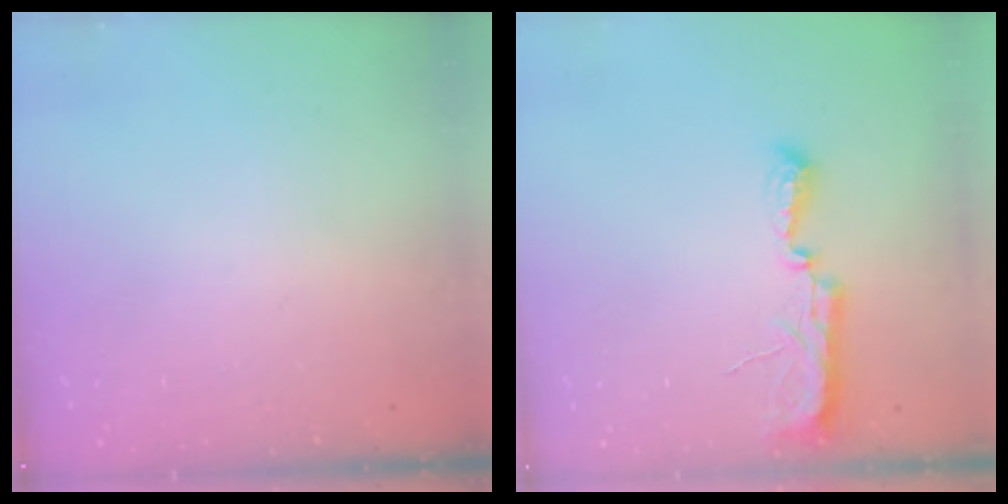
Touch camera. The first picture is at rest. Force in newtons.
{"total": 7.7, "press": 7.7, "slide": 0.8}